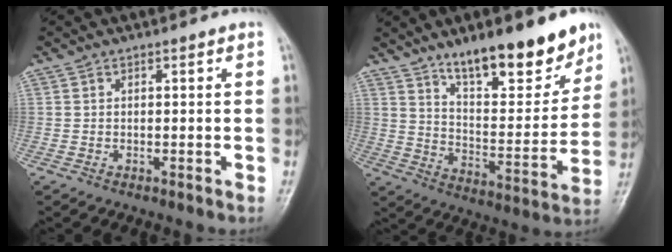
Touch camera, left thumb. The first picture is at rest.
{"total": 18.5, "force": [13.0, 6.0, 11.7], "torque": [-0.129, -0.082, 0.212]}